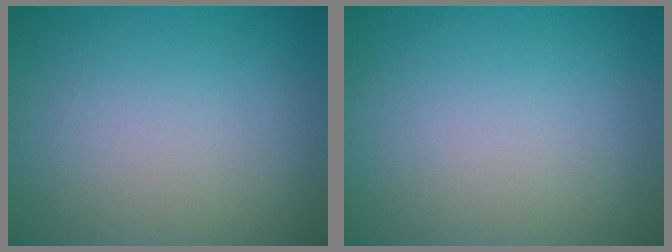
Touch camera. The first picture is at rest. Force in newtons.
{"total": 0.0}